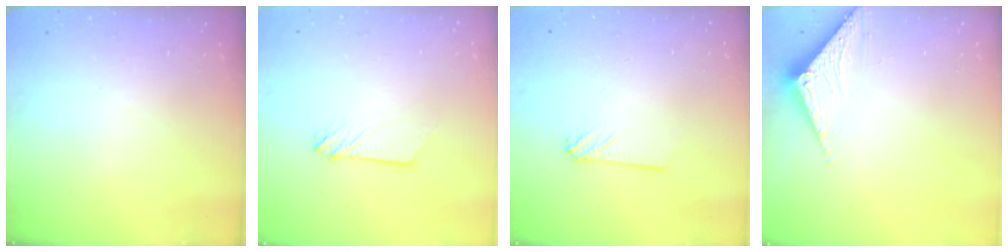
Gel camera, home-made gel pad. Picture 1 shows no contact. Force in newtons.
{"total": 2.3, "press": 2.3, "slide": 0.3}
{"total": 2.4, "press": 2.4, "slide": 0.2}
{"total": 3.5, "press": 3.5, "slide": 0.2}